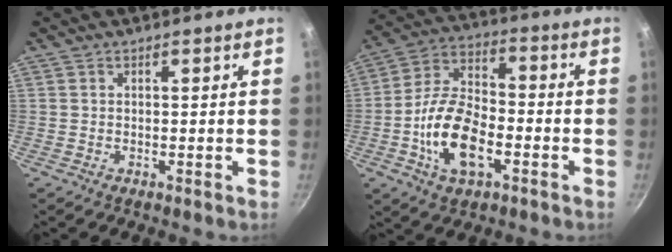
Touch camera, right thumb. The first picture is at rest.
{"total": 15.0, "force": [-4.6, 7.9, 11.8], "torque": [-0.209, 0.034, -0.094]}